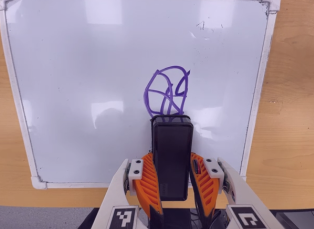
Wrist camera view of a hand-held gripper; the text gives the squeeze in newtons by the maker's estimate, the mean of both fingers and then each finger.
{"total": 11.1, "left": 8.6, "right": 13.5}